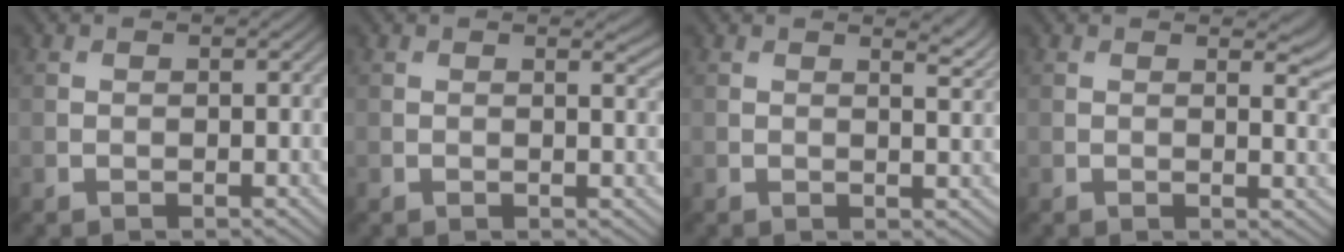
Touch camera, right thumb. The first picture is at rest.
{"total": 1.5, "force": [0.9, 0.4, 1.1], "torque": [-0.012, -0.005, 0.015]}
{"total": 2.8, "force": [2.0, 0.7, 1.8], "torque": [-0.025, -0.006, 0.030]}
{"total": 3.3, "force": [1.6, 1.0, 2.7], "torque": [-0.037, -0.005, 0.026]}